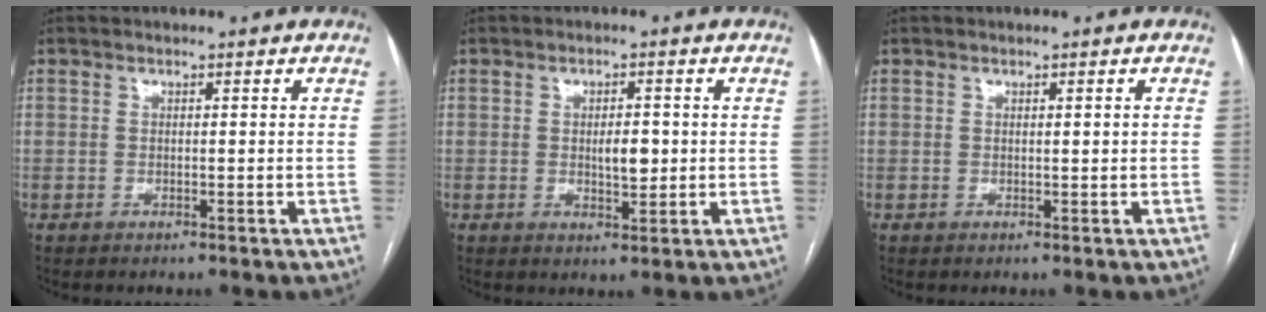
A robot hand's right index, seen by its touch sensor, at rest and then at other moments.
{"total": 3.4, "force": [0.1, 1.2, 3.2], "torque": [-0.051, -0.001, 0.003]}
{"total": 0.6, "force": [0.2, -0.1, 0.5], "torque": [-0.008, 0.001, 0.004]}